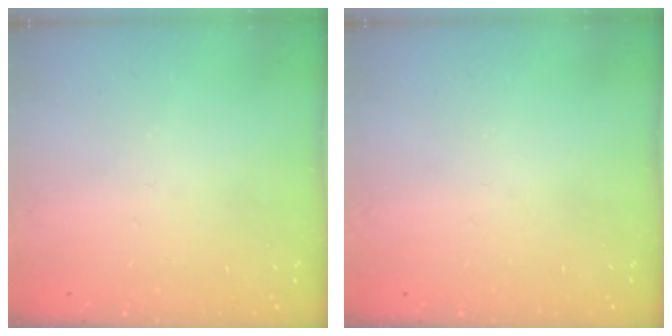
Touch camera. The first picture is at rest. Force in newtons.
{"total": 0.0}